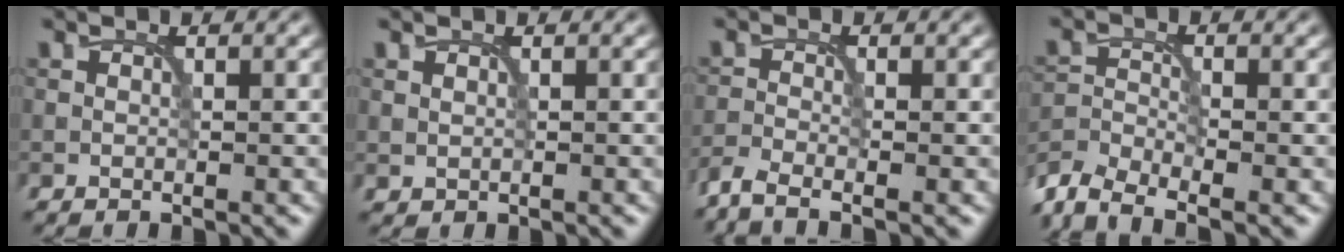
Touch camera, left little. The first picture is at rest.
{"total": 0.0}
{"total": 2.4, "force": [-2.1, 0.3, 1.2], "torque": [-0.029, -0.011, -0.054]}
{"total": 4.4, "force": [-3.8, 1.2, 1.9], "torque": [-0.038, -0.008, -0.085]}